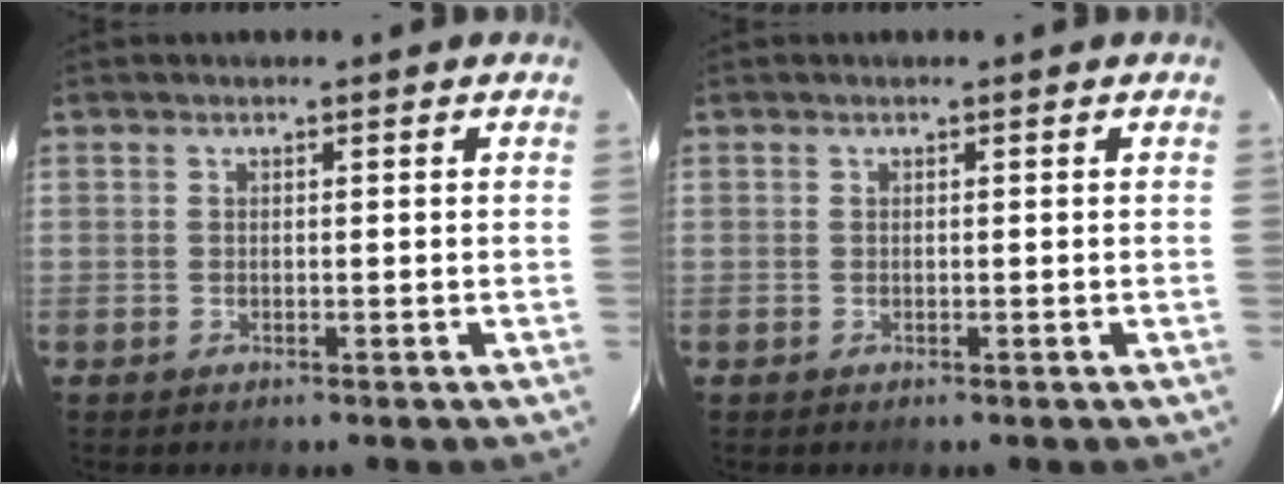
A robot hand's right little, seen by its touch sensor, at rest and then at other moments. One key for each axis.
{"total": 0.0}